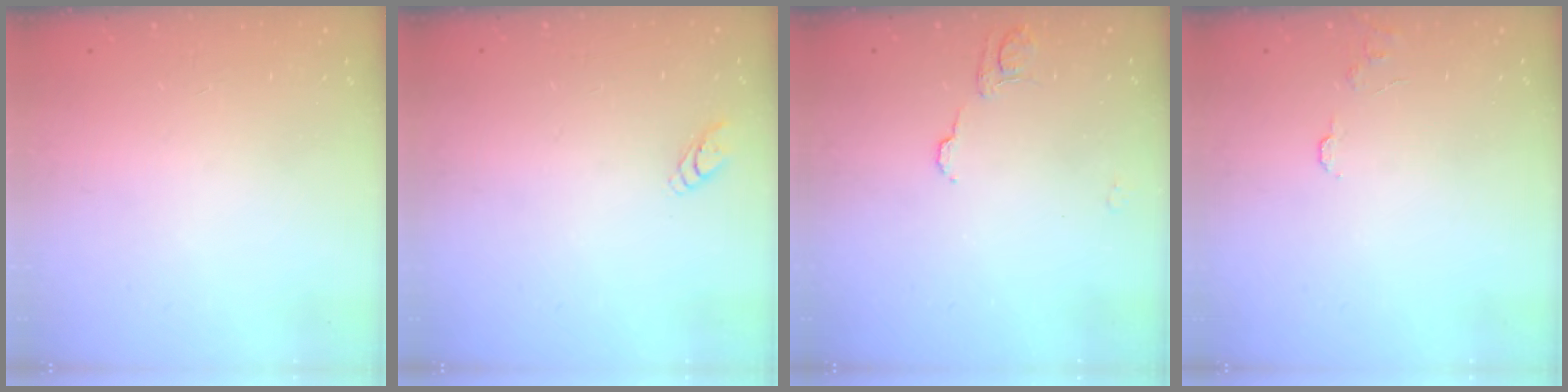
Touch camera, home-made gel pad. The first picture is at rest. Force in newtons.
{"total": 2.8, "press": 2.8, "slide": 0.3}
{"total": 6.2, "press": 6.2, "slide": 0.4}
{"total": 5.0, "press": 4.9, "slide": 0.4}